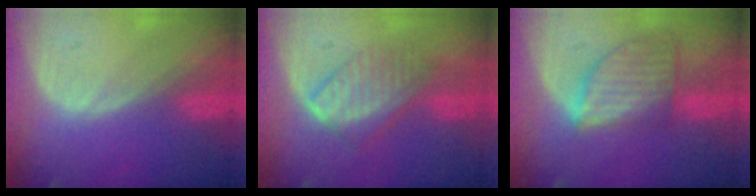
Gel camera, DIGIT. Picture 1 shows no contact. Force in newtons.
{"total": 6.5, "press": 6.3, "slide": 1.7}
{"total": 7.7, "press": 7.0, "slide": 3.2}